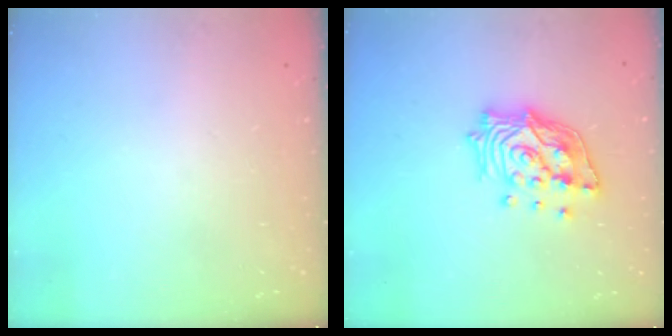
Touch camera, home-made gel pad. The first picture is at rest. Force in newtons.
{"total": 14.8, "press": 14.7, "slide": 1.6}